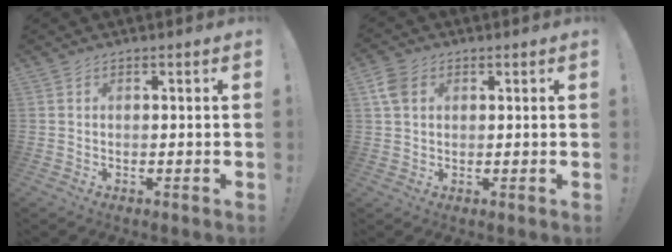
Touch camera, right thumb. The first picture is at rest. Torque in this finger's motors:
{"motor_torque": [0.11, 0.06, 0.45, 0.04, 0.14]}